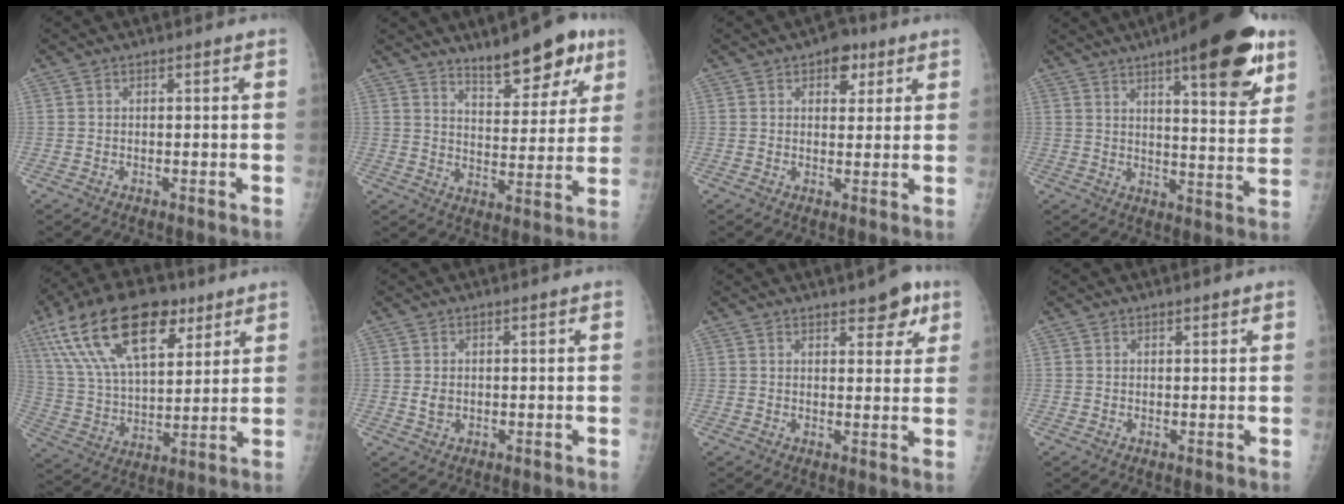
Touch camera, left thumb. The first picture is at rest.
{"total": 12.3, "force": [8.5, 4.6, 7.7], "torque": [-0.074, -0.047, 0.130]}
{"total": 5.1, "force": [2.7, 3.4, 2.8], "torque": [-0.008, -0.007, 0.032]}
{"total": 19.2, "force": [10.8, 5.2, 15.0], "torque": [-0.181, -0.045, 0.150]}
{"total": 22.9, "force": [12.3, 11.2, 15.8], "torque": [-0.272, -0.019, 0.223]}
{"total": 1.8, "force": [0.1, 1.4, 1.1], "torque": [-0.016, -0.003, 0.008]}
{"total": 6.0, "force": [3.7, 2.5, 4.0], "torque": [-0.026, -0.018, 0.045]}
{"total": 0.7, "force": [0.6, 0.3, 0.1], "torque": [0.004, -0.006, 0.008]}